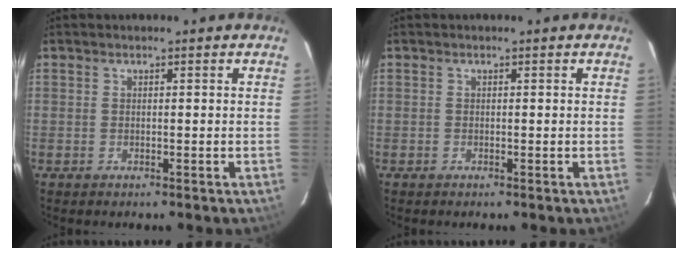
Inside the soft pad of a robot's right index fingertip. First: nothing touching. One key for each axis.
{"total": 0.0}